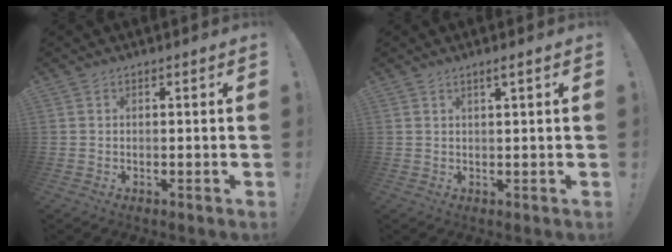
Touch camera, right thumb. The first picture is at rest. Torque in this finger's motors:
{"motor_torque": [0.10, -0.12, -0.29, 0.00, 0.11]}